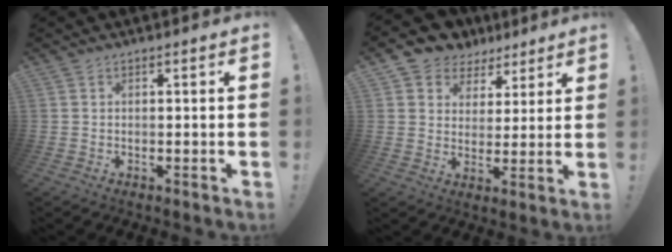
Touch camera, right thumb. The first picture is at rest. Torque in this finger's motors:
{"motor_torque": [0.50, 0.53, 0.33, 0.34, 0.00]}